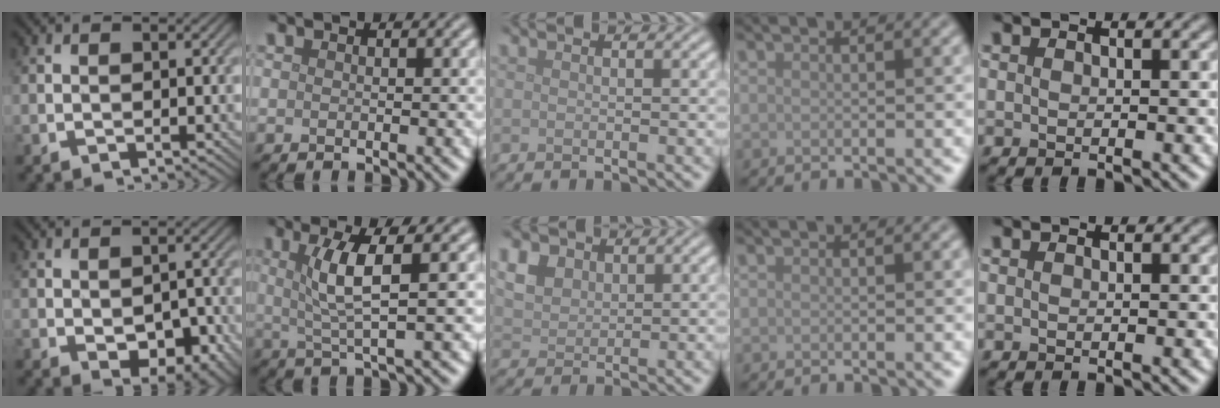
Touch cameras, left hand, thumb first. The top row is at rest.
{"thumb": {"total": 6.4, "force": [-1.9, 3.6, 4.9], "torque": [-0.077, -0.018, -0.019]}, "index": {"total": 4.5, "force": [1.1, 0.8, 4.3], "torque": [-0.080, 0.002, 0.023]}, "middle": {"total": 5.0, "force": [2.8, 3.5, 2.4], "torque": [-0.078, 0.008, 0.055]}}